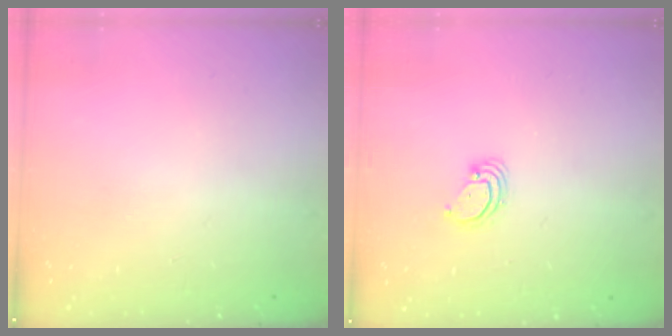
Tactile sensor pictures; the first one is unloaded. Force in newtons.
{"total": 2.9, "press": 2.9, "slide": 0.3}